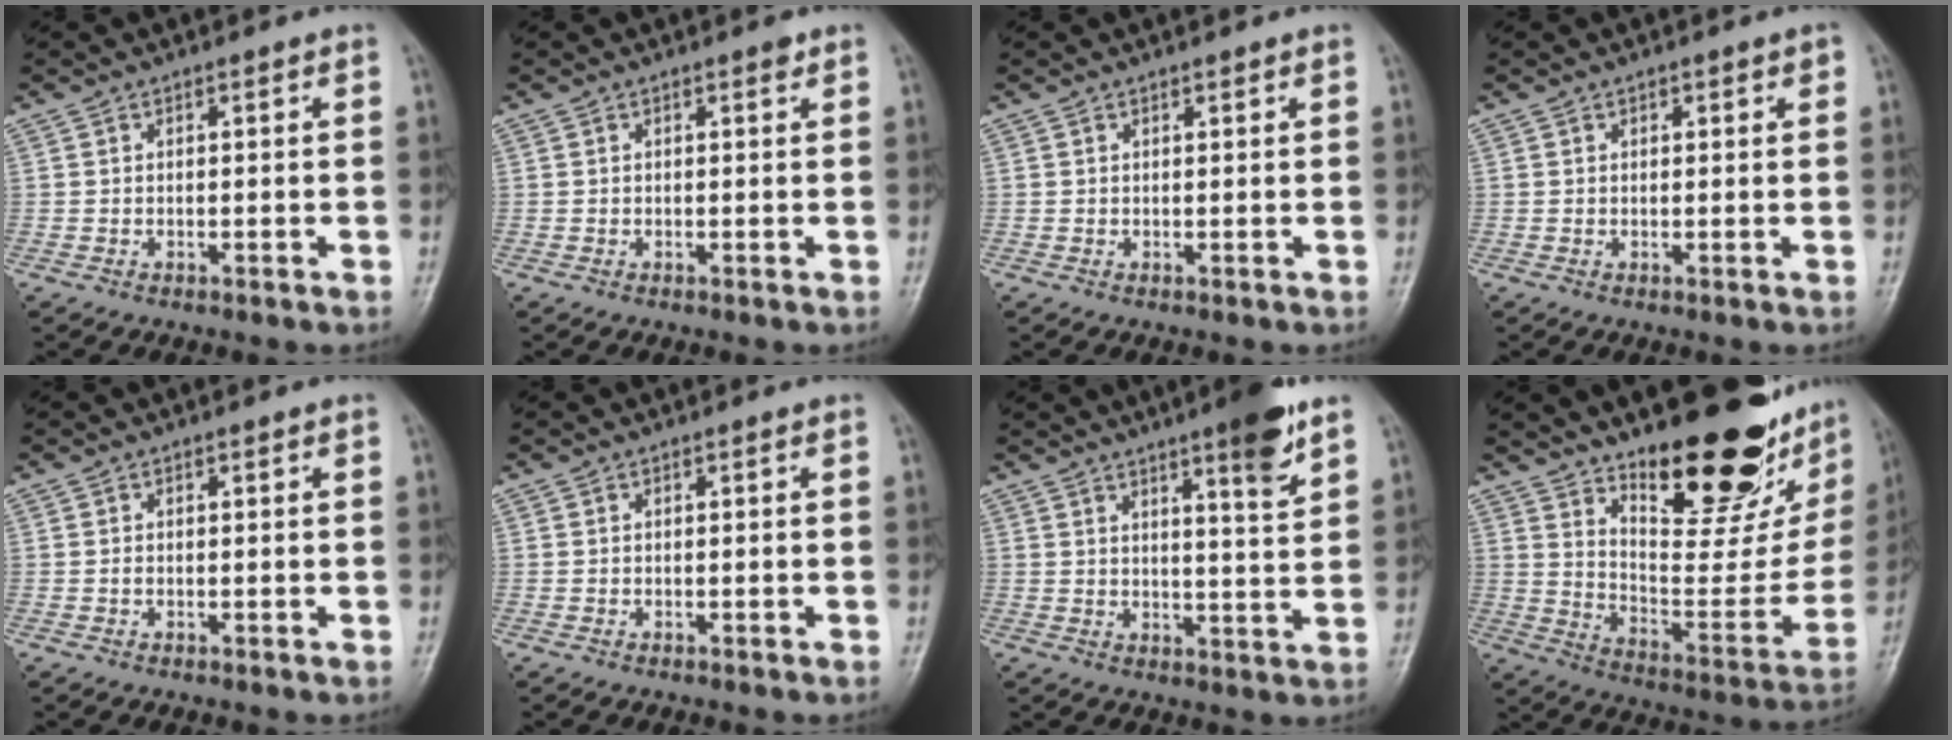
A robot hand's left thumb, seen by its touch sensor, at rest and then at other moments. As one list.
[{"total": 0.9, "force": [0.6, 0.3, 0.6], "torque": [-0.007, -0.002, 0.006]}, {"total": 0.7, "force": [0.6, 0.2, 0.4], "torque": [-0.007, -0.002, 0.008]}, {"total": 1.9, "force": [1.0, 0.8, 1.4], "torque": [-0.013, -0.002, 0.013]}, {"total": 0.7, "force": [0.2, 0.4, 0.5], "torque": [-0.007, 0.005, 0.004]}, {"total": 0.0}, {"total": 8.9, "force": [5.6, 1.1, 6.9], "torque": [-0.091, -0.034, 0.078]}, {"total": 27.9, "force": [18.5, 9.7, 18.4], "torque": [-0.224, -0.107, 0.285]}]